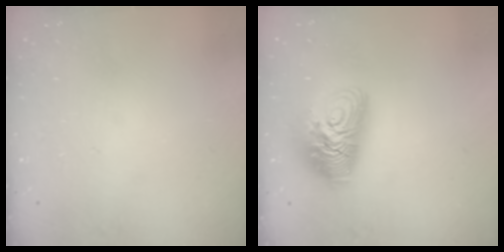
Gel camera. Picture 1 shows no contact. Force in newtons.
{"total": 14.0, "press": 13.9, "slide": 0.9}